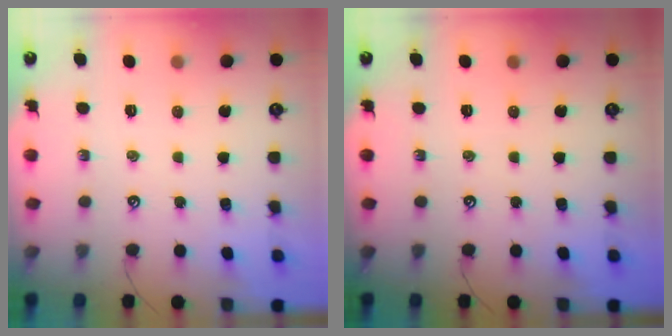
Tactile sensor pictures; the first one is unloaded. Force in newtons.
{"total": 0.0}